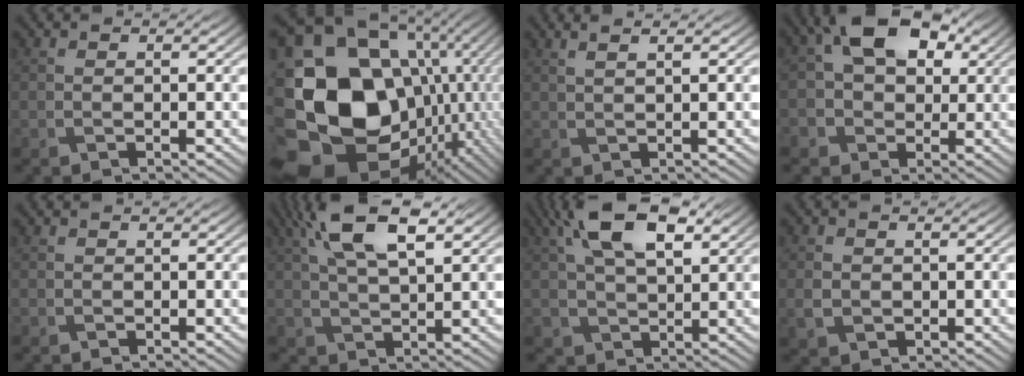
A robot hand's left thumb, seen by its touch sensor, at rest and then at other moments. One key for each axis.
{"total": 23.1, "fx": -2.3, "fy": 18.3, "fz": 13.9, "tx": -0.326, "ty": -0.055, "tz": 0.002}
{"total": 2.4, "fx": 1.5, "fy": 0.6, "fz": 1.7, "tx": -0.023, "ty": 0.009, "tz": 0.009}
{"total": 9.7, "fx": 1.8, "fy": 7.4, "fz": 5.9, "tx": -0.120, "ty": 0.015, "tz": 0.021}
{"total": 0.0}
{"total": 9.7, "fx": 4.6, "fy": 4.0, "fz": 7.5, "tx": -0.166, "ty": 0.015, "tz": 0.087}
{"total": 11.3, "fx": 4.6, "fy": 6.1, "fz": 8.3, "tx": -0.178, "ty": 0.014, "tz": 0.084}
{"total": 2.4, "fx": 0.0, "fy": 2.0, "fz": 1.4, "tx": -0.041, "ty": -0.006, "tz": 0.002}